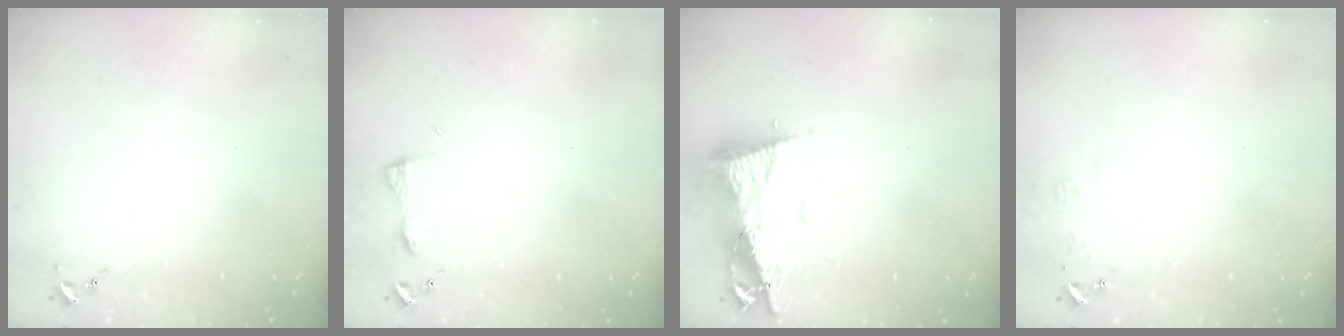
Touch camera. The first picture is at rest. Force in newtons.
{"total": 4.2, "press": 4.2, "slide": 0.5}
{"total": 10.4, "press": 10.3, "slide": 1.4}
{"total": 4.2, "press": 4.2, "slide": 0.5}